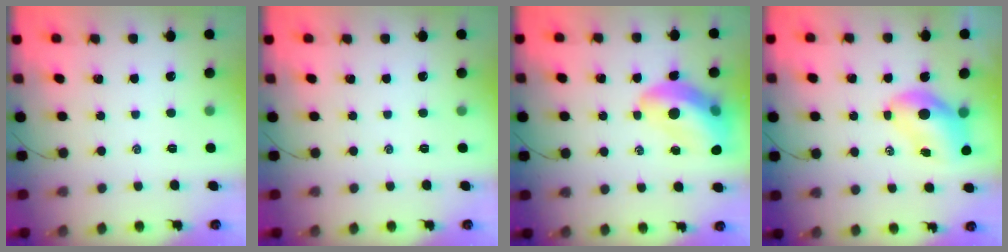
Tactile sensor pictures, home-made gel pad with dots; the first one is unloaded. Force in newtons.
{"total": 0.0}
{"total": 13.8, "press": 13.3, "slide": 3.7}
{"total": 8.4, "press": 8.2, "slide": 1.7}